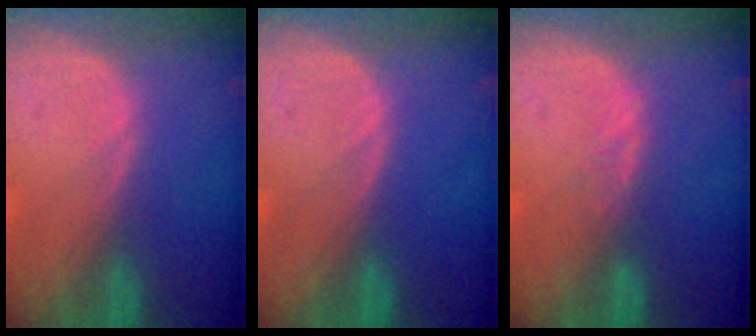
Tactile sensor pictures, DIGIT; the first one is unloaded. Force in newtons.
{"total": 0.0}
{"total": 1.4, "press": 1.4, "slide": 0.3}